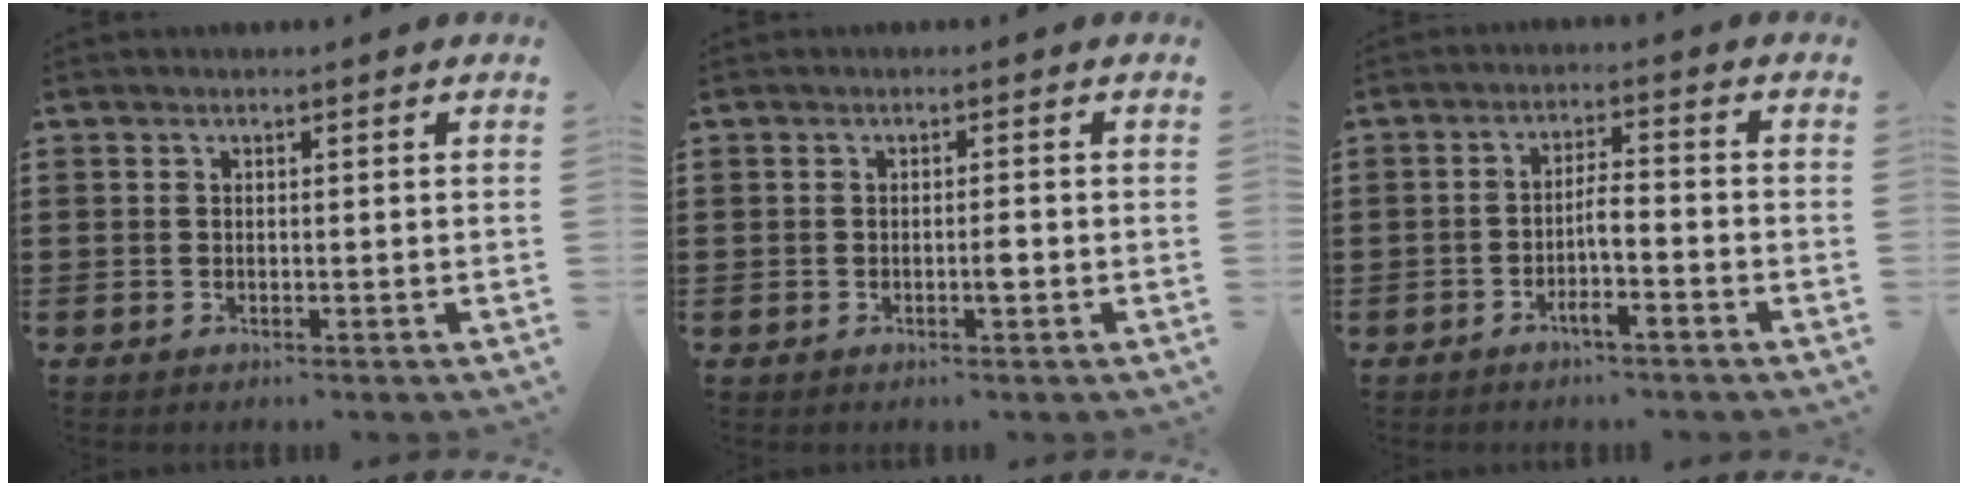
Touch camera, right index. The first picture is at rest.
{"total": 1.6, "force": [-0.5, 0.3, 1.5], "torque": [-0.028, 0.000, -0.009]}
{"total": 3.4, "force": [-1.9, 0.3, 2.8], "torque": [-0.053, 0.004, -0.037]}